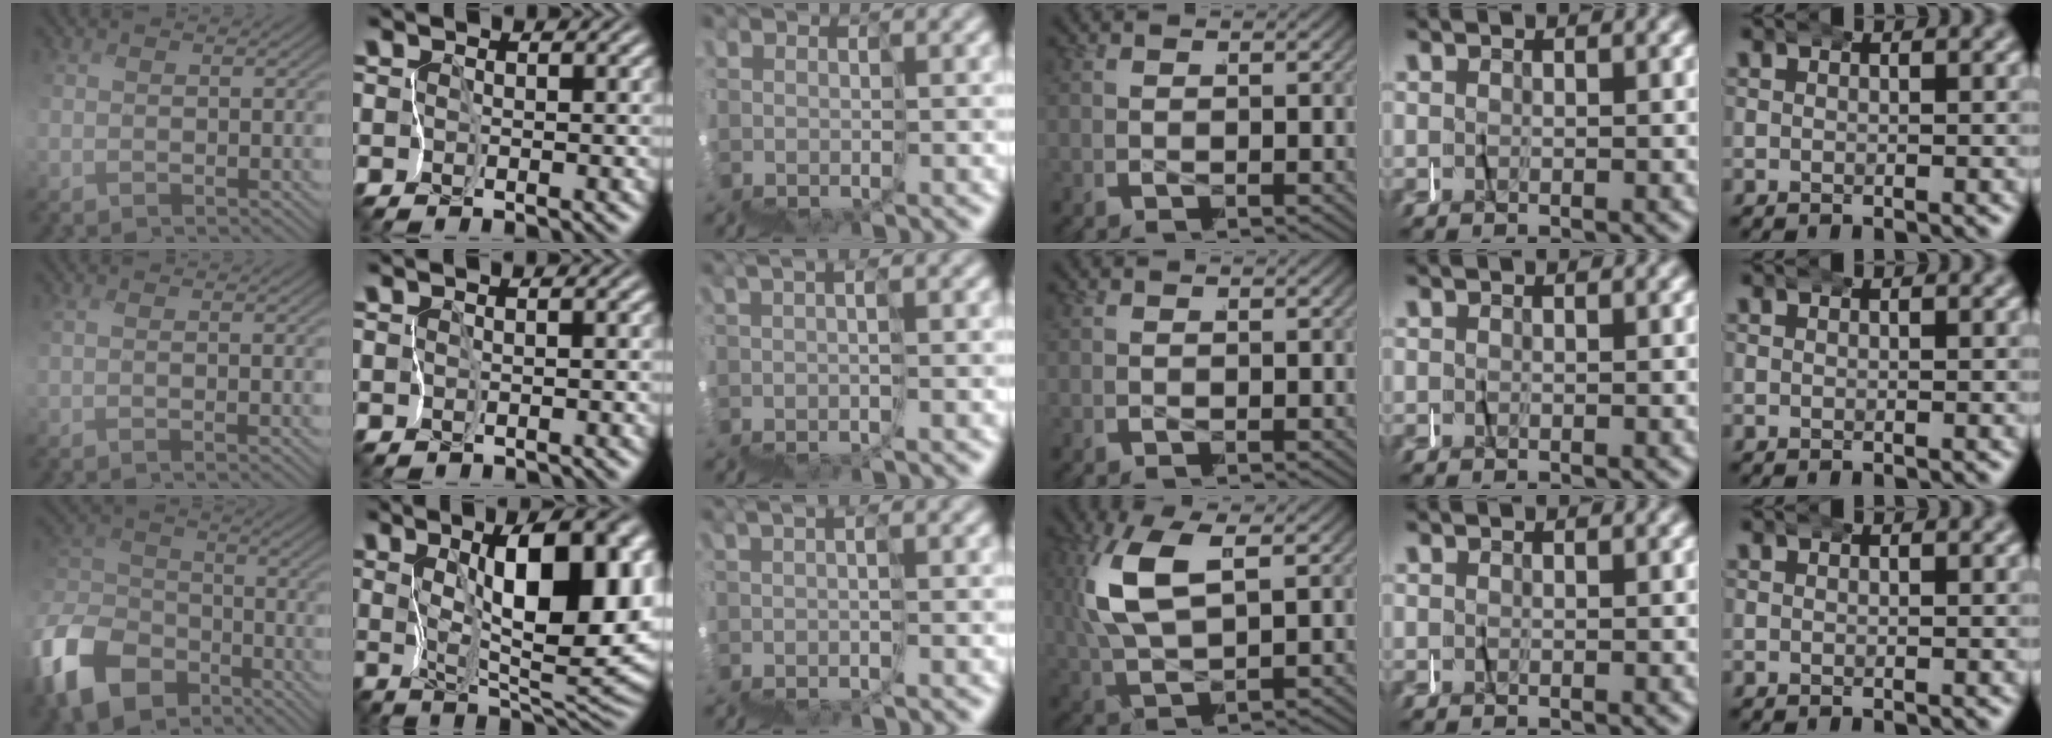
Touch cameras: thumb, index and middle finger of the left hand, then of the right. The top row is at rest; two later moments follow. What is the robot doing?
{"motion": "wrap", "object": "felt sheet"}